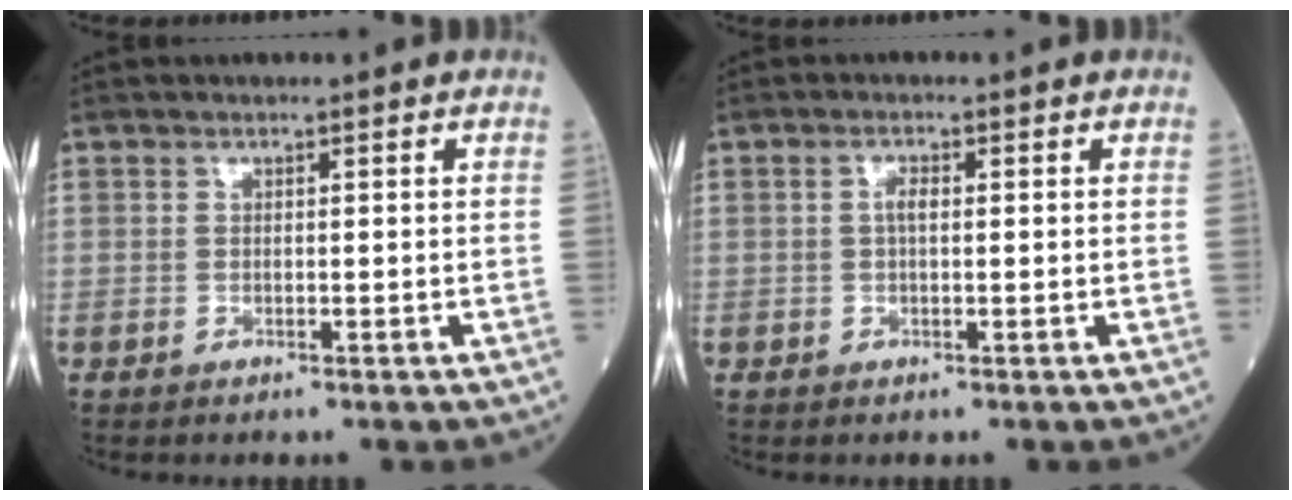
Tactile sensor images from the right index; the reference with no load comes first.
{"total": 1.6, "force": [0.2, 0.5, 1.6], "torque": [-0.035, 0.002, 0.003]}